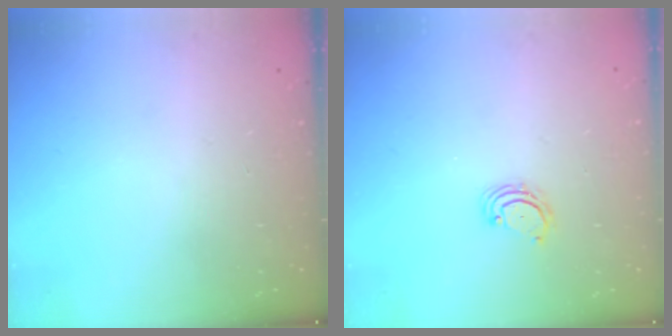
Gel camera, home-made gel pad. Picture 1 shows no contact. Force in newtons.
{"total": 3.1, "press": 3.1, "slide": 0.5}